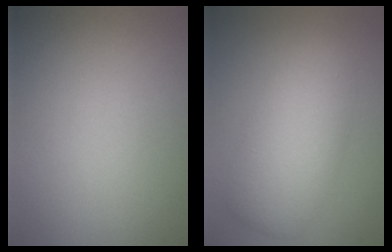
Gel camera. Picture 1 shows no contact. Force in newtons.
{"total": 5.7, "press": 5.7, "slide": 0.1}